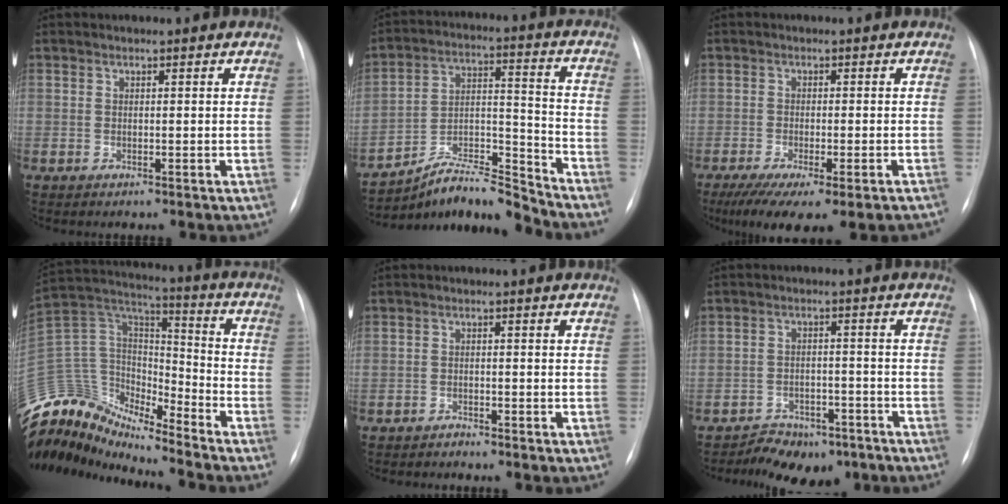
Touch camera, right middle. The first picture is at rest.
{"total": 12.3, "force": [-12.0, -0.2, 2.6], "torque": [-0.039, 0.044, -0.217]}
{"total": 12.1, "force": [-8.9, 2.3, 7.9], "torque": [-0.114, -0.015, -0.133]}
{"total": 19.1, "force": [-17.6, 5.0, 5.4], "torque": [-0.120, 0.060, -0.323]}
{"total": 1.2, "force": [-1.1, 0.2, -0.2], "torque": [0.006, -0.002, -0.021]}
{"total": 8.1, "force": [-6.4, 4.3, 2.4], "torque": [-0.030, 0.012, -0.092]}